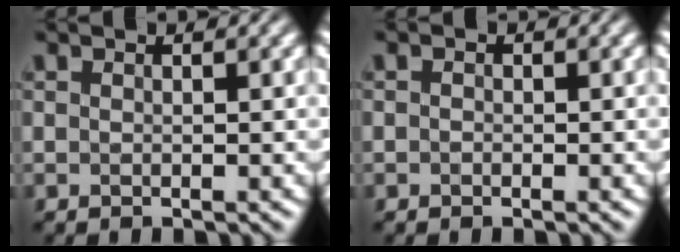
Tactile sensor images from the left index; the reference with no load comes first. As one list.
[{"total": 1.5, "force": [-1.3, -0.6, -0.6], "torque": [-0.017, -0.005, 0.005]}]